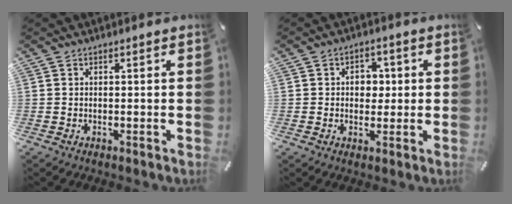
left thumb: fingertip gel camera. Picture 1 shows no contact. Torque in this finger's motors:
{"motor_torque": [0.53, 0.44, 0.30, -0.30, 0.10]}